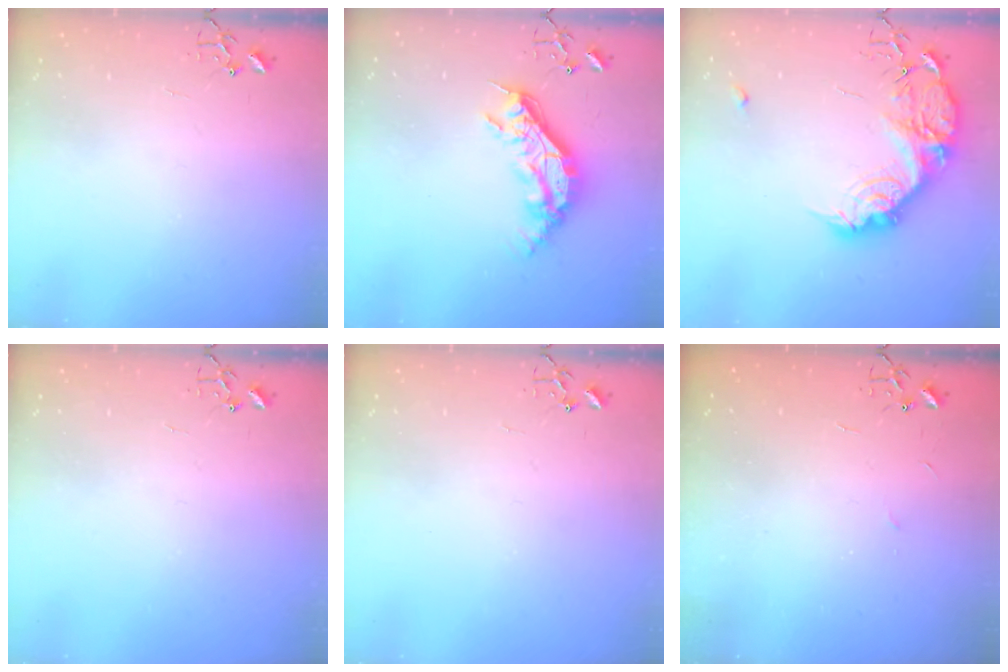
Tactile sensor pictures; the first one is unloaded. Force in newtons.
{"total": 17.2, "press": 17.2, "slide": 0.3}
{"total": 20.8, "press": 20.7, "slide": 1.5}
{"total": 0.0}
{"total": 0.0}
{"total": 2.2, "press": 2.2, "slide": 0.3}